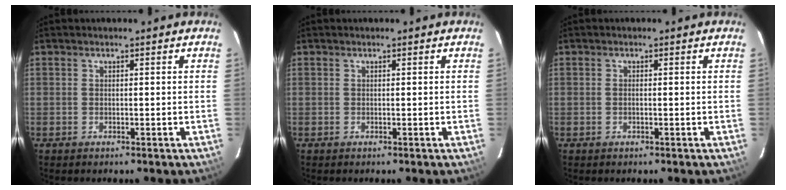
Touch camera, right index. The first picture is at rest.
{"total": 0.0}
{"total": 0.7, "force": [-0.2, 0.1, 0.7], "torque": [-0.015, 0.001, -0.004]}